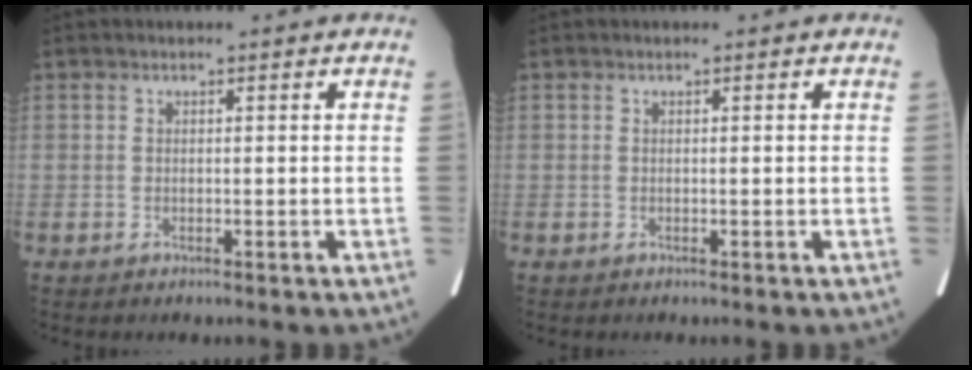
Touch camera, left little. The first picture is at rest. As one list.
[{"total": 0.0}]